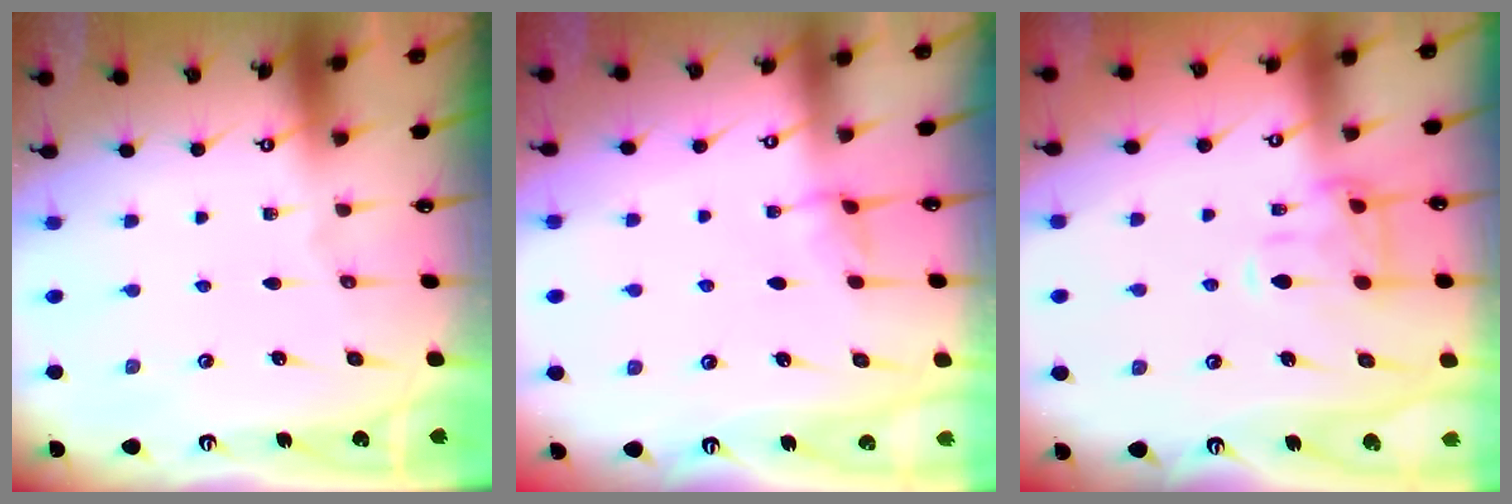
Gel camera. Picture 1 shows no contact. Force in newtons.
{"total": 2.9, "press": 2.9, "slide": 0.4}
{"total": 4.2, "press": 4.0, "slide": 1.5}